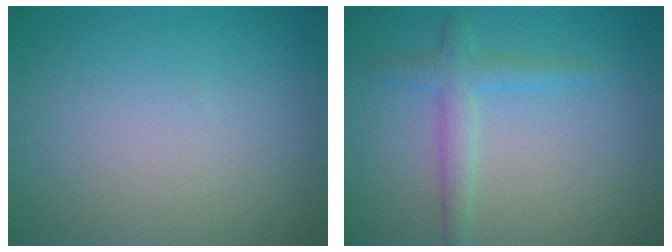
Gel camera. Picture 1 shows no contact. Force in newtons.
{"total": 2.5, "press": 2.5, "slide": 0.1}